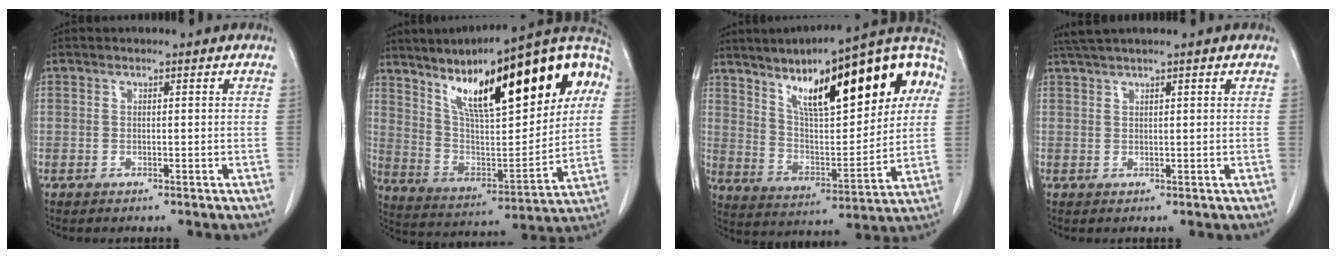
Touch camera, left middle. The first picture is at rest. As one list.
[{"total": 29.3, "force": [12.5, 7.3, 25.5], "torque": [-0.377, 0.047, 0.203]}, {"total": 26.7, "force": [10.7, 7.2, 23.4], "torque": [-0.358, 0.045, 0.168]}, {"total": 4.0, "force": [3.3, -0.3, 2.3], "torque": [-0.039, 0.031, 0.060]}]